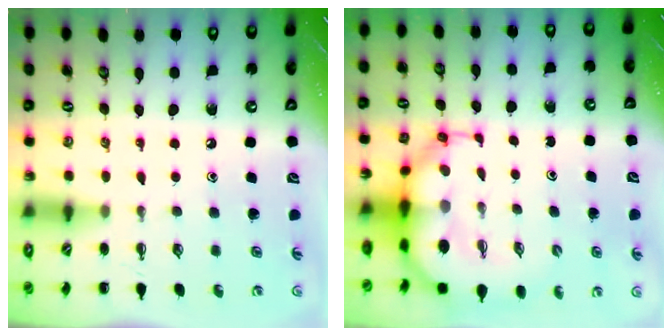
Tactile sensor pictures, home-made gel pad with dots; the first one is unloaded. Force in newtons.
{"total": 9.0, "press": 8.6, "slide": 2.4}